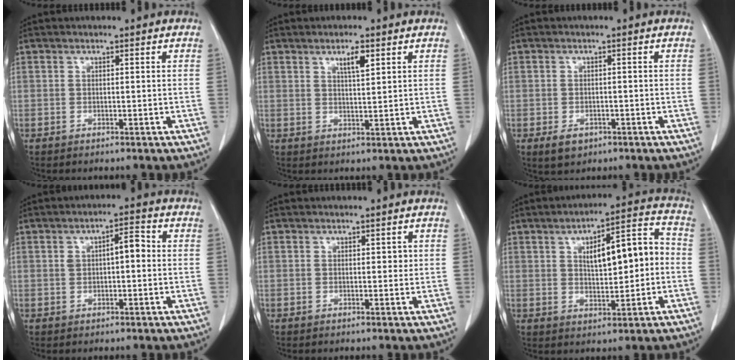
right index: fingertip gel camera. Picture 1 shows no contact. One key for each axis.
{"total": 3.2, "fx": 1.8, "fy": 0.5, "fz": 2.6, "tx": -0.045, "ty": -0.002, "tz": 0.030}
{"total": 2.7, "fx": -1.4, "fy": 1.9, "fz": 1.4, "tx": -0.021, "ty": 0.000, "tz": -0.012}
{"total": 4.3, "fx": 0.5, "fy": 1.6, "fz": 3.9, "tx": -0.066, "ty": 0.024, "tz": 0.010}
{"total": 0.9, "fx": 0.3, "fy": 0.6, "fz": 0.7, "tx": -0.004, "ty": 0.001, "tz": 0.004}
{"total": 10.5, "fx": 0.7, "fy": 3.3, "fz": 9.9, "tx": -0.144, "ty": 0.036, "tz": 0.015}